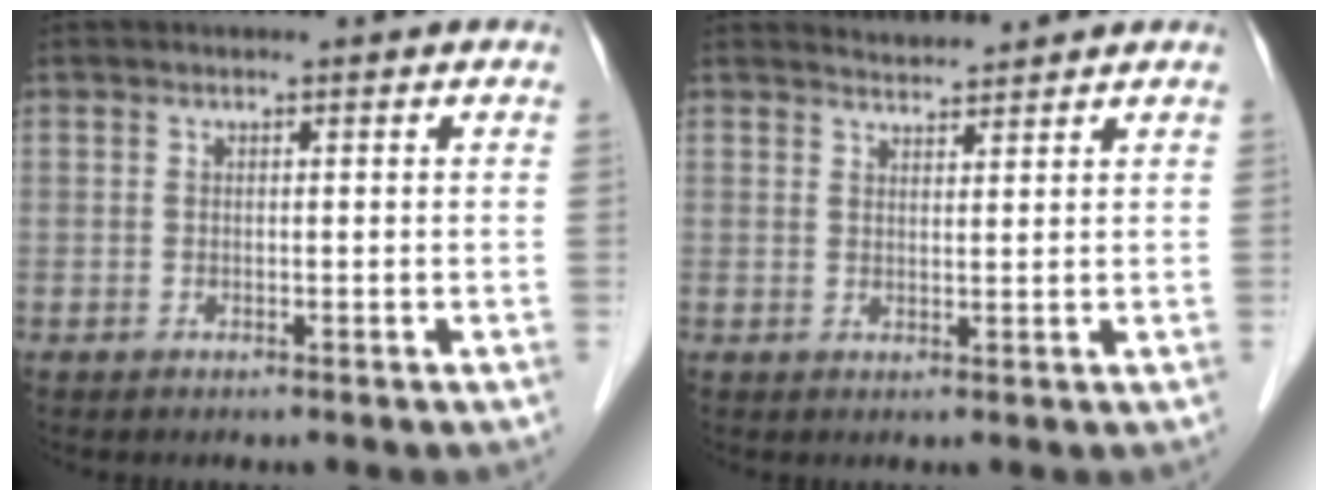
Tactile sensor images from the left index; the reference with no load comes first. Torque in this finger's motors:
{"motor_torque": [0.06, -0.25, -0.06, -0.03]}